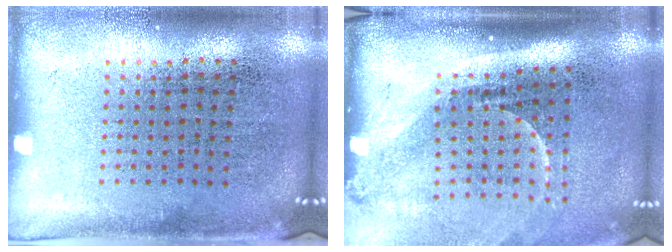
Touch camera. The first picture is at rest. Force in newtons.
{"total": 2.2, "press": 1.5, "slide": 1.6}